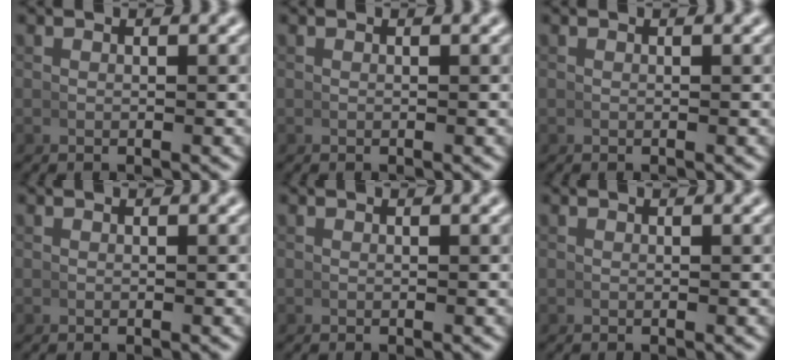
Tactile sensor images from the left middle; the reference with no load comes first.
{"total": 0.0}
{"total": 0.0}
{"total": 0.0}
{"total": 0.0}
{"total": 0.0}